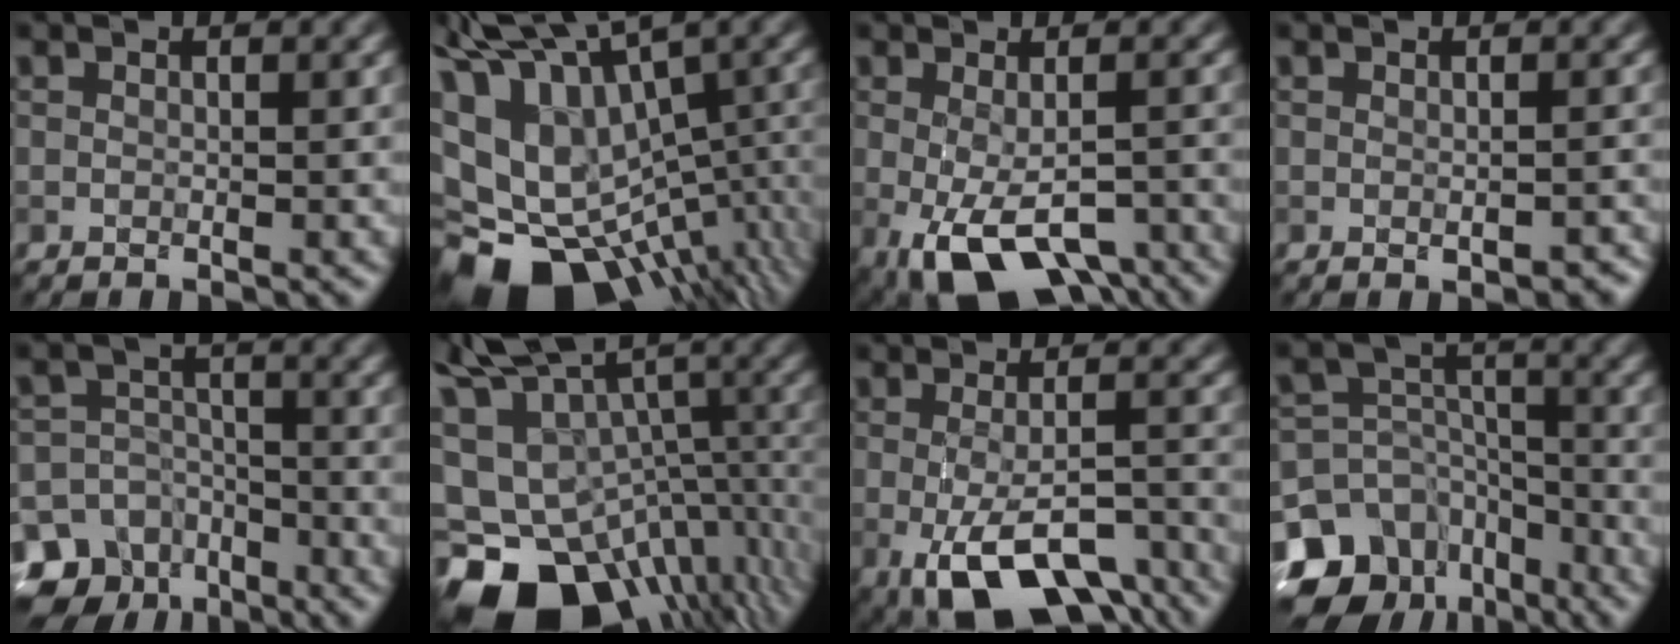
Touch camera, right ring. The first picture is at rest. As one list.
[{"total": 15.1, "force": [-3.0, 9.5, 11.3], "torque": [-0.186, 0.012, -0.011]}, {"total": 7.6, "force": [-4.4, 2.6, 5.6], "torque": [-0.088, -0.018, -0.051]}, {"total": 1.3, "force": [-0.9, 0.3, 0.9], "torque": [-0.006, 0.001, 0.001]}, {"total": 11.0, "force": [-8.0, 7.2, 2.2], "torque": [-0.020, -0.017, -0.129]}, {"total": 14.0, "force": [-3.2, 9.6, 9.7], "torque": [-0.184, -0.028, -0.010]}, {"total": 9.0, "force": [-4.8, 2.9, 7.1], "torque": [-0.107, -0.016, -0.064]}, {"total": 14.4, "force": [-10.1, 9.5, 3.8], "torque": [-0.087, -0.020, -0.151]}]